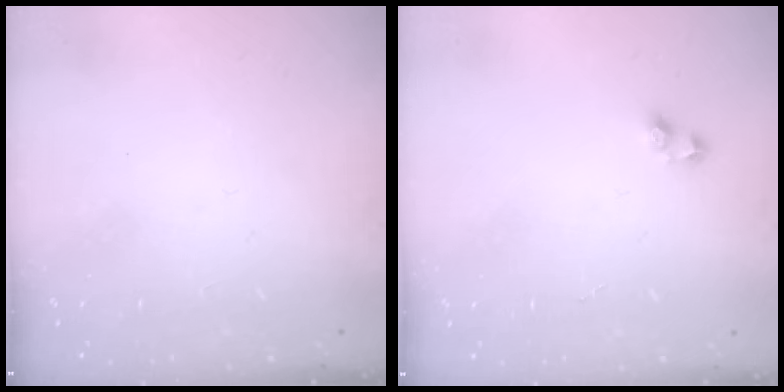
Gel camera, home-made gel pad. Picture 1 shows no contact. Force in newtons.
{"total": 2.7, "press": 2.6, "slide": 0.6}